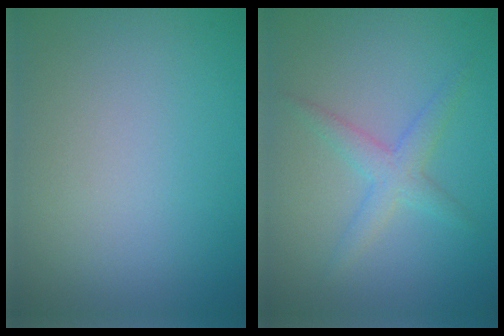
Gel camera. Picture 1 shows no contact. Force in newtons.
{"total": 2.4, "press": 2.4, "slide": 0.1}